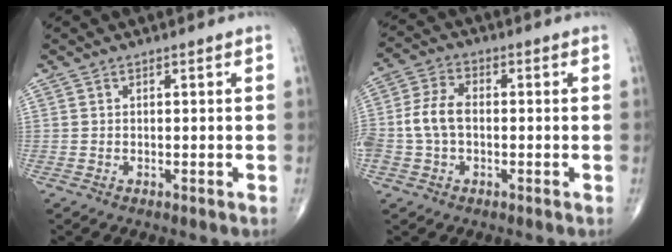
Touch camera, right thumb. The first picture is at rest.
{"total": 7.1, "force": [-0.7, 4.6, 5.4], "torque": [-0.117, 0.020, -0.019]}